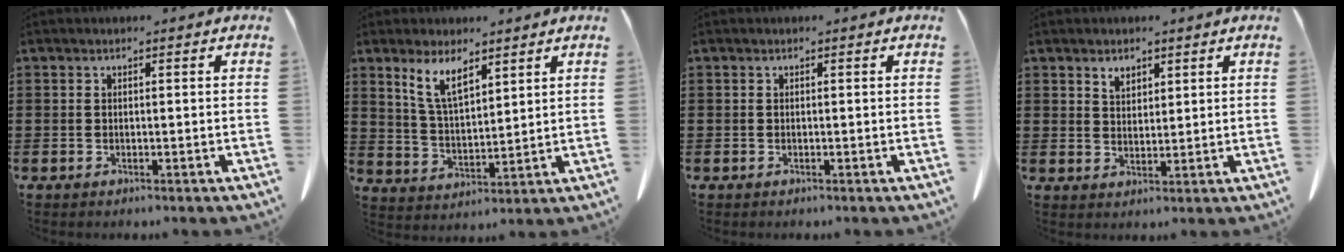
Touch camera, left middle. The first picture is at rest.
{"total": 7.2, "force": [5.1, 2.5, 4.4], "torque": [-0.101, -0.008, 0.095]}
{"total": 0.0}
{"total": 2.4, "force": [1.9, 1.2, 0.8], "torque": [-0.013, -0.002, 0.035]}